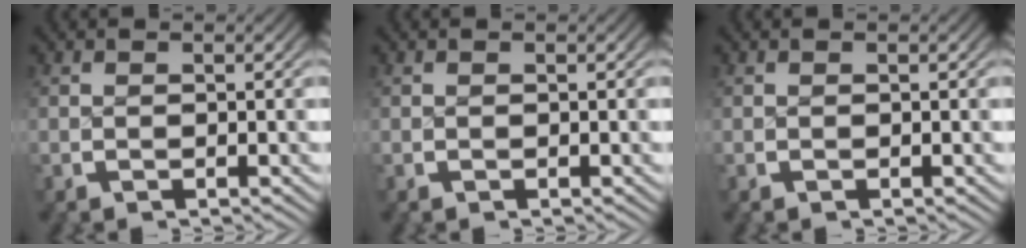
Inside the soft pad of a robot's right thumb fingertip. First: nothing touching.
{"total": 0.0}
{"total": 0.0}